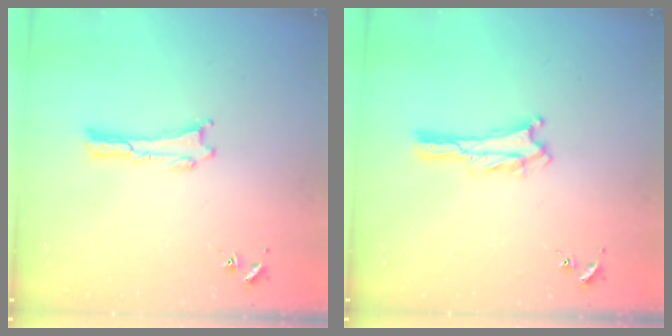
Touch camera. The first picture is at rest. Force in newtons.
{"total": 1.3, "press": 1.3, "slide": 0.4}